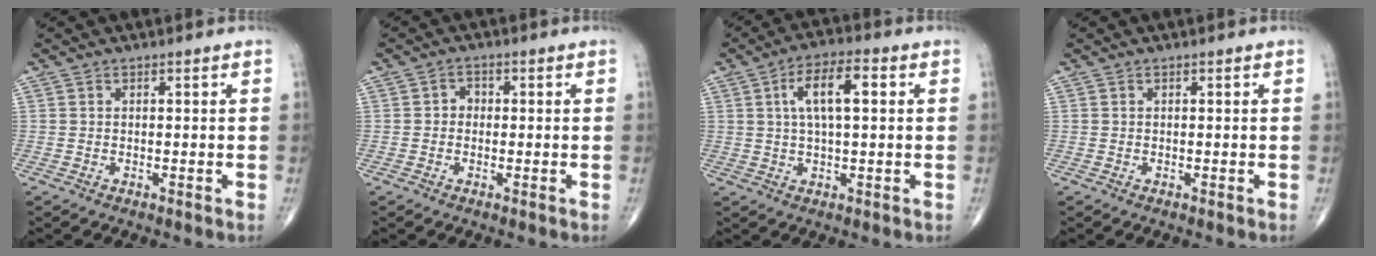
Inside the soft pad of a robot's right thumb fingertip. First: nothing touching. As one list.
[{"total": 1.9, "force": [-0.2, 1.6, 0.9], "torque": [0.000, 0.008, -0.009]}, {"total": 8.9, "force": [2.1, 3.3, 8.0], "torque": [-0.140, 0.015, 0.031]}, {"total": 0.0}]